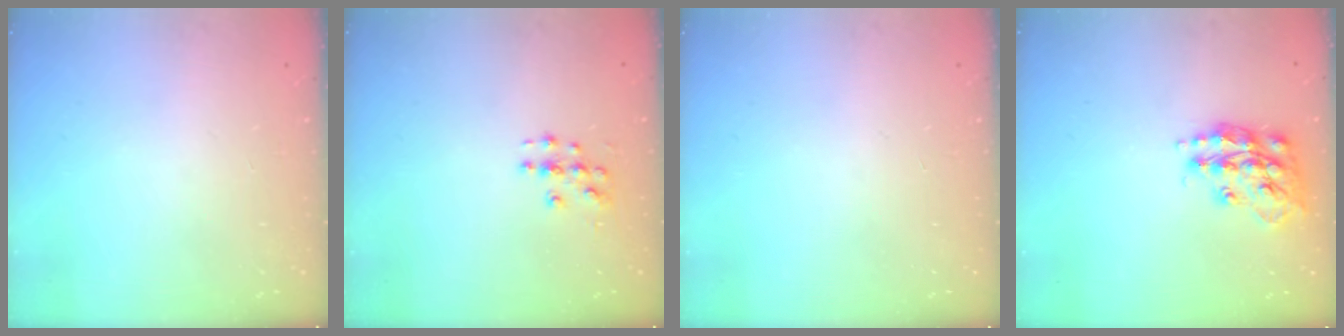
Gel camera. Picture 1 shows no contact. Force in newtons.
{"total": 3.9, "press": 3.9, "slide": 0.2}
{"total": 0.0}
{"total": 16.0, "press": 16.0, "slide": 1.2}